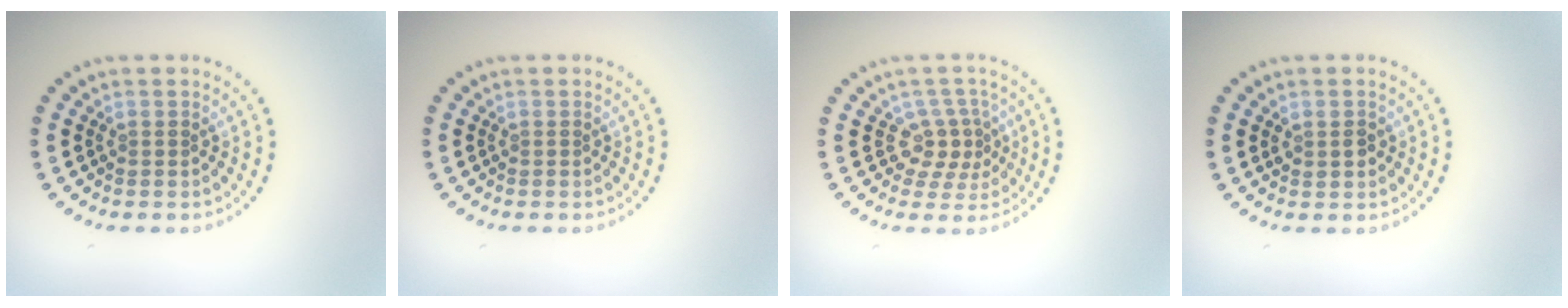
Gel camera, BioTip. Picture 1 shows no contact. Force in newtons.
{"total": 0.0}
{"total": 2.8, "press": 2.1, "slide": 1.8}
{"total": 1.4, "press": 1.3, "slide": 0.3}